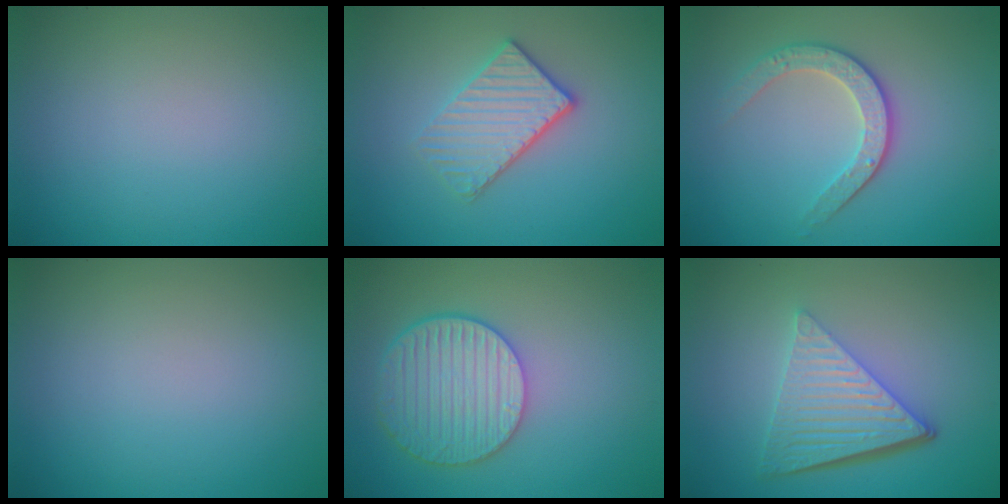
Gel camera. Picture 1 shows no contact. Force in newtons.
{"total": 3.5, "press": 3.1, "slide": 1.7}
{"total": 2.9, "press": 2.7, "slide": 1.1}
{"total": 0.0}
{"total": 5.5, "press": 4.8, "slide": 2.7}
{"total": 6.6, "press": 4.4, "slide": 4.9}